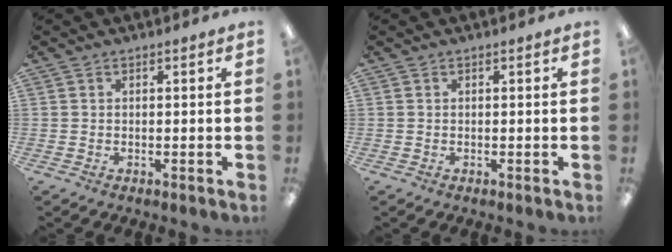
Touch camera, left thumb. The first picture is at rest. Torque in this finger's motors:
{"motor_torque": [0.00, 0.00, 0.00, 0.00, 0.00]}